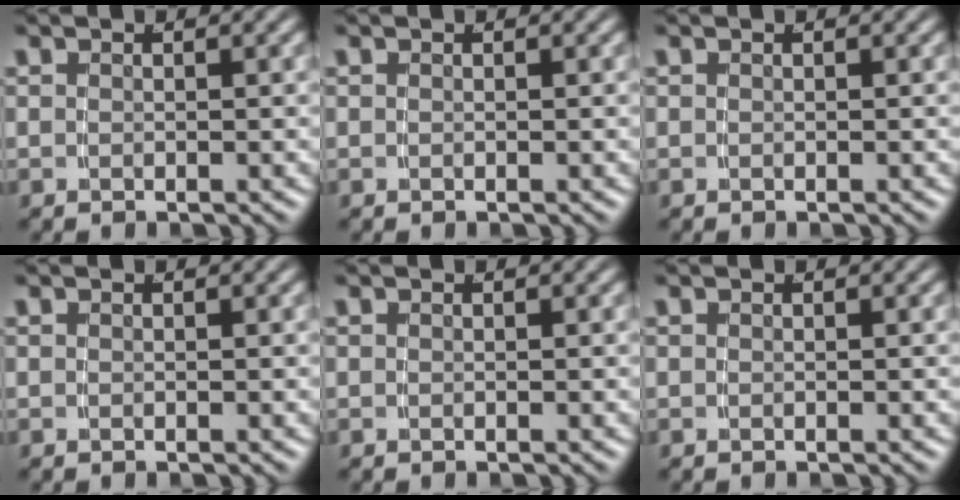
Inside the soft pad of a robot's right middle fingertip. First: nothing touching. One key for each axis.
{"total": 0.0}
{"total": 0.0}
{"total": 0.0}
{"total": 0.0}
{"total": 0.0}